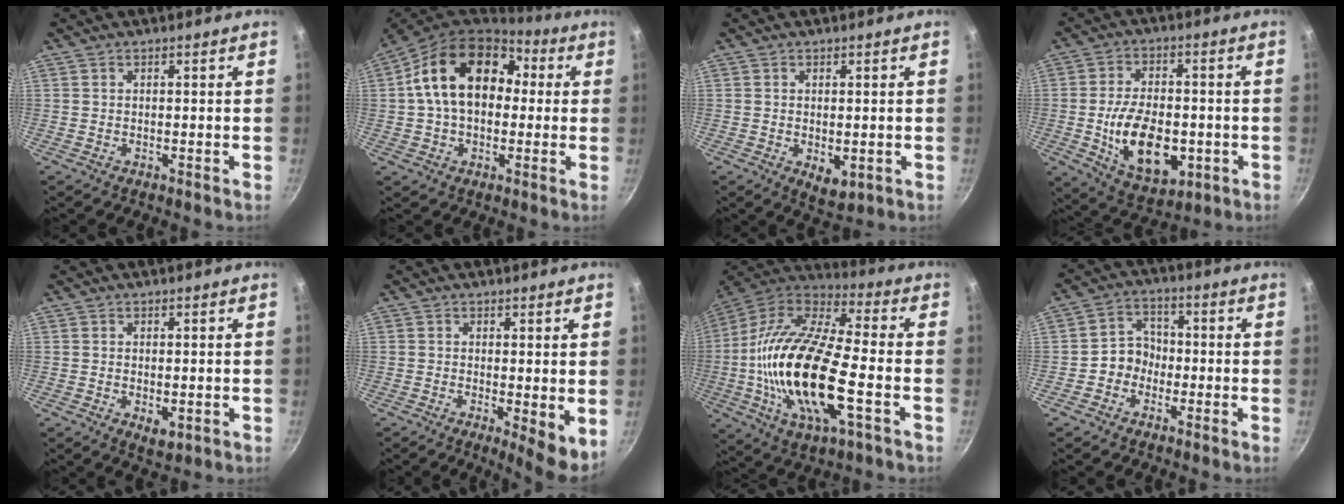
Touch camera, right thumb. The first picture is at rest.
{"total": 17.6, "force": [2.7, 12.4, 12.2], "torque": [-0.172, 0.035, 0.030]}
{"total": 4.3, "force": [-0.7, 2.5, 3.4], "torque": [-0.046, -0.013, -0.004]}
{"total": 15.9, "force": [-3.2, 9.3, 12.5], "torque": [-0.189, 0.005, -0.040]}
{"total": 3.1, "force": [-0.6, 1.7, 2.5], "torque": [-0.038, -0.013, -0.005]}
{"total": 6.3, "force": [-0.3, 1.8, 6.0], "torque": [-0.079, -0.021, -0.003]}
{"total": 25.7, "force": [-4.5, 9.8, 23.3], "torque": [-0.453, 0.018, -0.098]}
{"total": 5.5, "force": [-1.6, 4.8, 2.2], "torque": [0.002, 0.026, -0.037]}